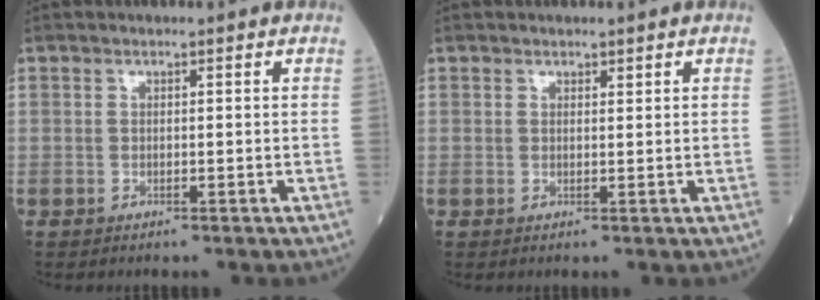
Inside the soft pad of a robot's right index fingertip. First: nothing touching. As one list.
[{"total": 0.6, "force": [0.5, 0.1, 0.2], "torque": [-0.006, -0.002, 0.008]}]